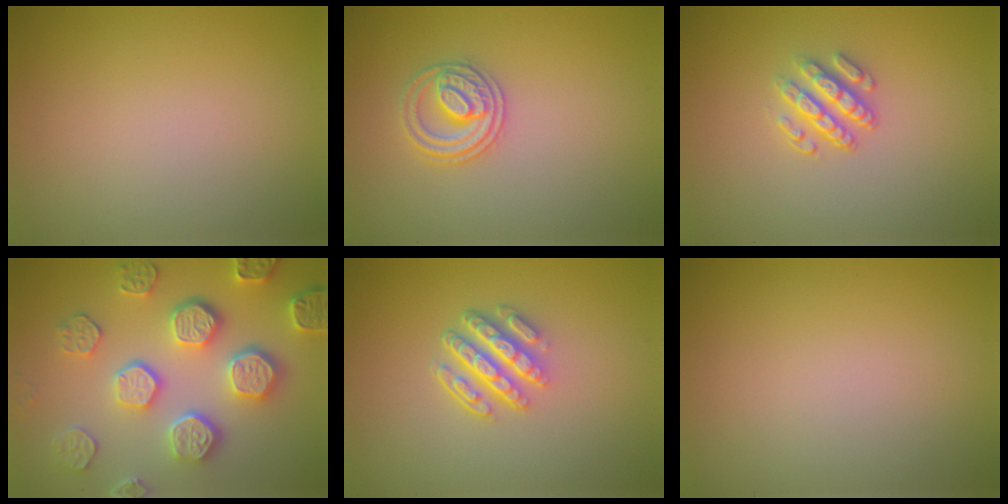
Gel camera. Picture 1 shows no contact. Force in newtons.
{"total": 2.6, "press": 2.5, "slide": 0.7}
{"total": 2.9, "press": 2.4, "slide": 1.6}
{"total": 6.6, "press": 5.8, "slide": 3.1}
{"total": 4.9, "press": 3.6, "slide": 3.3}
{"total": 0.0}